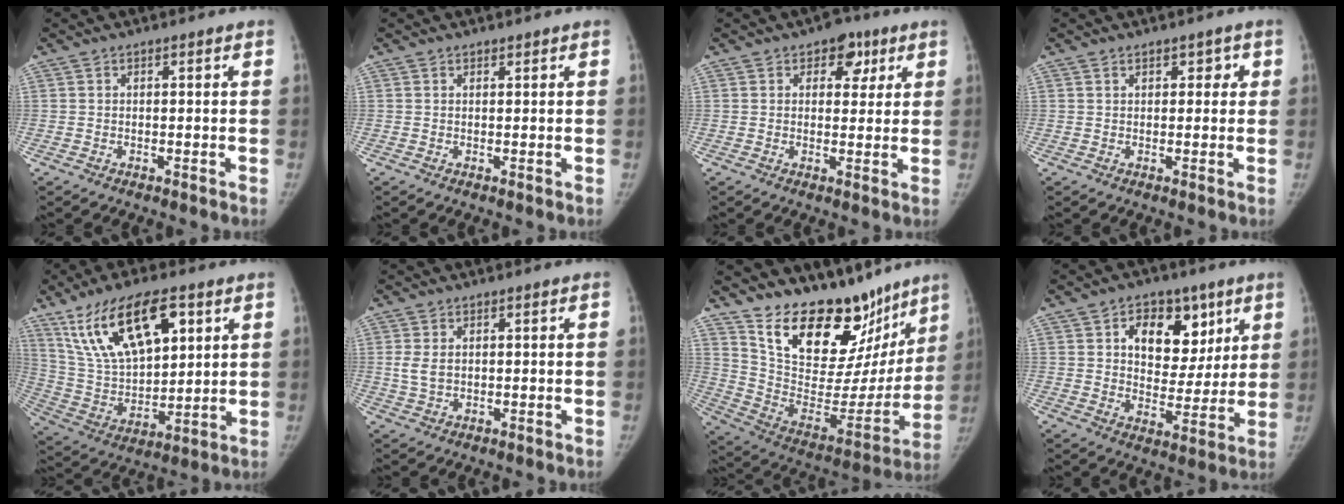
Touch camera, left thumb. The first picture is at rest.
{"total": 0.5, "force": [0.5, 0.2, 0.0], "torque": [-0.001, -0.004, 0.006]}
{"total": 5.8, "force": [2.8, 4.1, 3.1], "torque": [-0.002, -0.006, 0.031]}
{"total": 2.6, "force": [1.2, 1.8, 1.4], "torque": [0.008, -0.002, 0.014]}
{"total": 20.5, "force": [10.1, 9.5, 15.1], "torque": [-0.245, -0.029, 0.194]}
{"total": 3.5, "force": [0.6, 2.4, 2.6], "torque": [-0.054, -0.001, 0.017]}
{"total": 26.8, "force": [19.7, 13.4, 12.4], "torque": [-0.151, -0.109, 0.309]}
{"total": 13.9, "force": [5.9, 9.5, 8.2], "torque": [-0.067, -0.025, 0.094]}